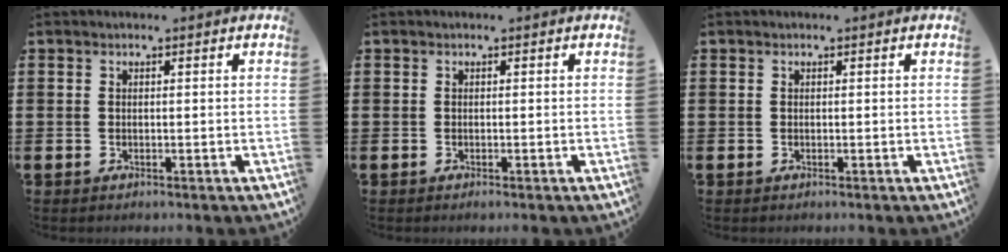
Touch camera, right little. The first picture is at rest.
{"total": 0.0}
{"total": 0.0}